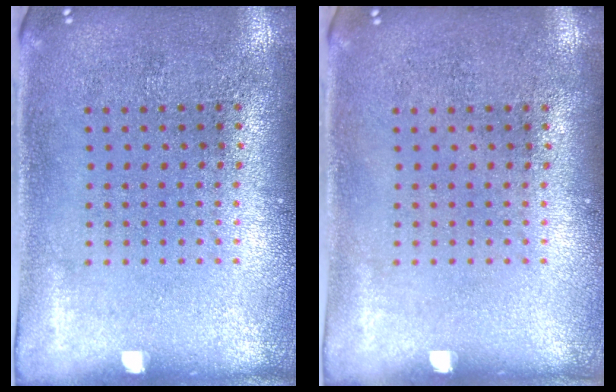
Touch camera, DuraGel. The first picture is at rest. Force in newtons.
{"total": 0.0}